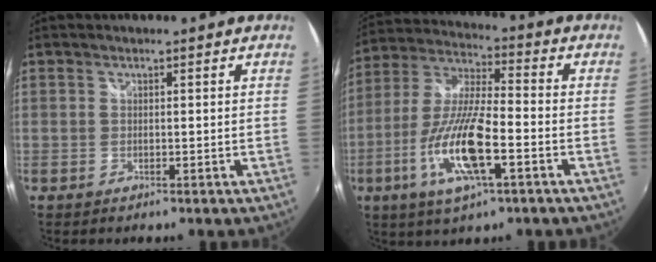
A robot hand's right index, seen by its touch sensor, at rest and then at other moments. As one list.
[{"total": 15.6, "force": [-5.8, 3.7, 13.9], "torque": [-0.292, -0.014, -0.114]}]